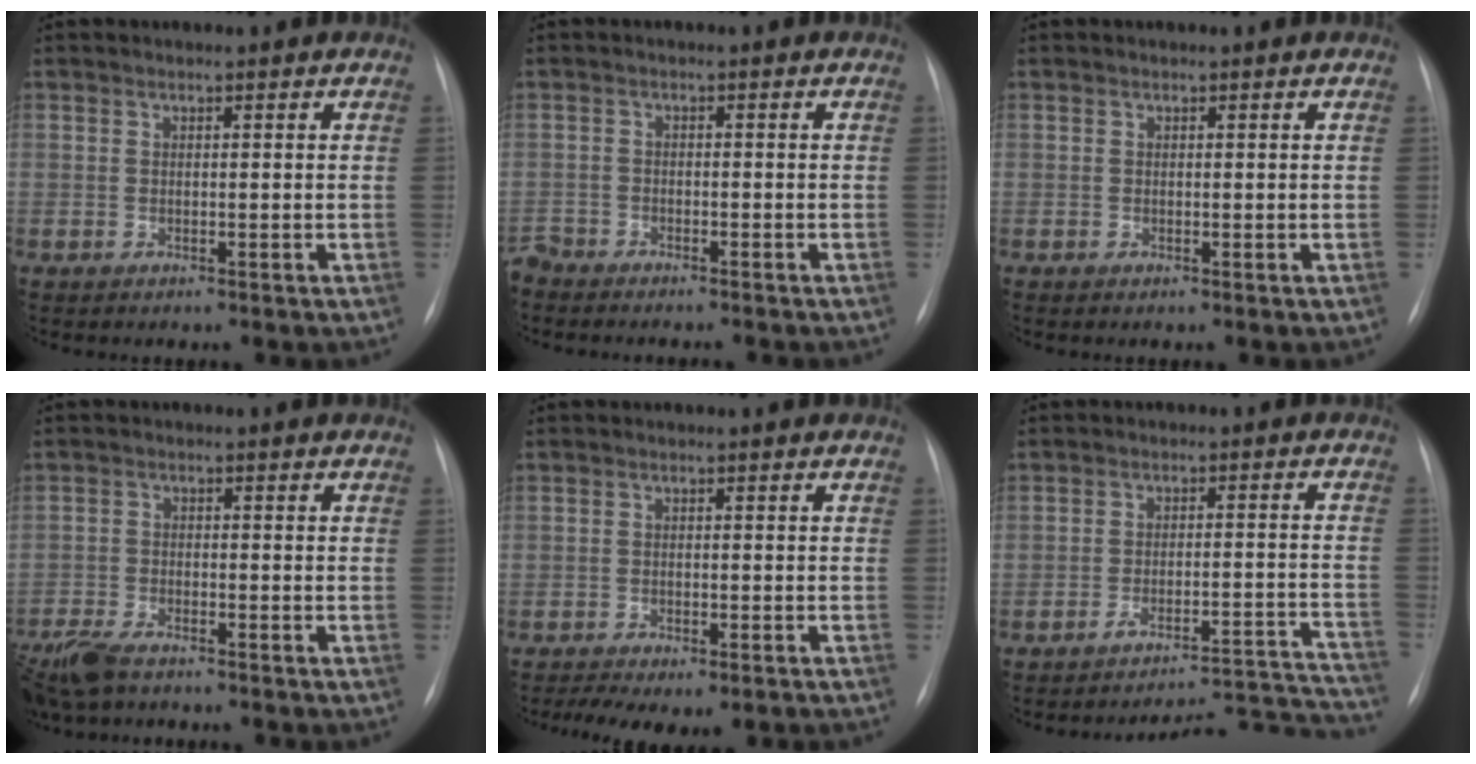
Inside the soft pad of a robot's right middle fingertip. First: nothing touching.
{"total": 7.0, "force": [-6.6, 1.7, 1.8], "torque": [-0.024, -0.007, -0.105]}
{"total": 0.0}
{"total": 7.9, "force": [-6.3, 2.7, 4.0], "torque": [-0.083, -0.018, -0.115]}
{"total": 7.7, "force": [-5.6, 2.8, 4.6], "torque": [-0.071, -0.004, -0.077]}
{"total": 14.9, "force": [-14.8, -1.4, 0.0], "torque": [0.027, 0.032, -0.187]}